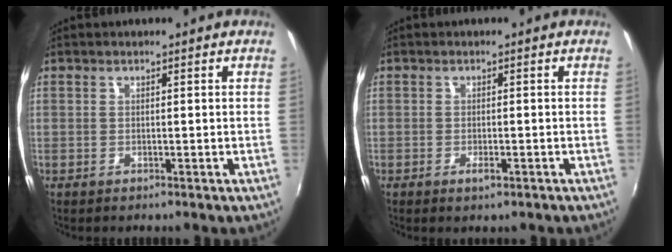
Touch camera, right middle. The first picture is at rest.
{"total": 1.7, "force": [-1.0, 0.7, 1.3], "torque": [-0.024, -0.005, -0.017]}